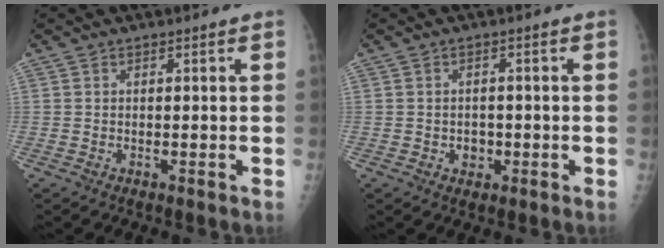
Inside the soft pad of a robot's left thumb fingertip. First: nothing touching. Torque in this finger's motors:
{"motor_torque": [-0.24, 0.23, 0.01, 0.01, 0.00]}